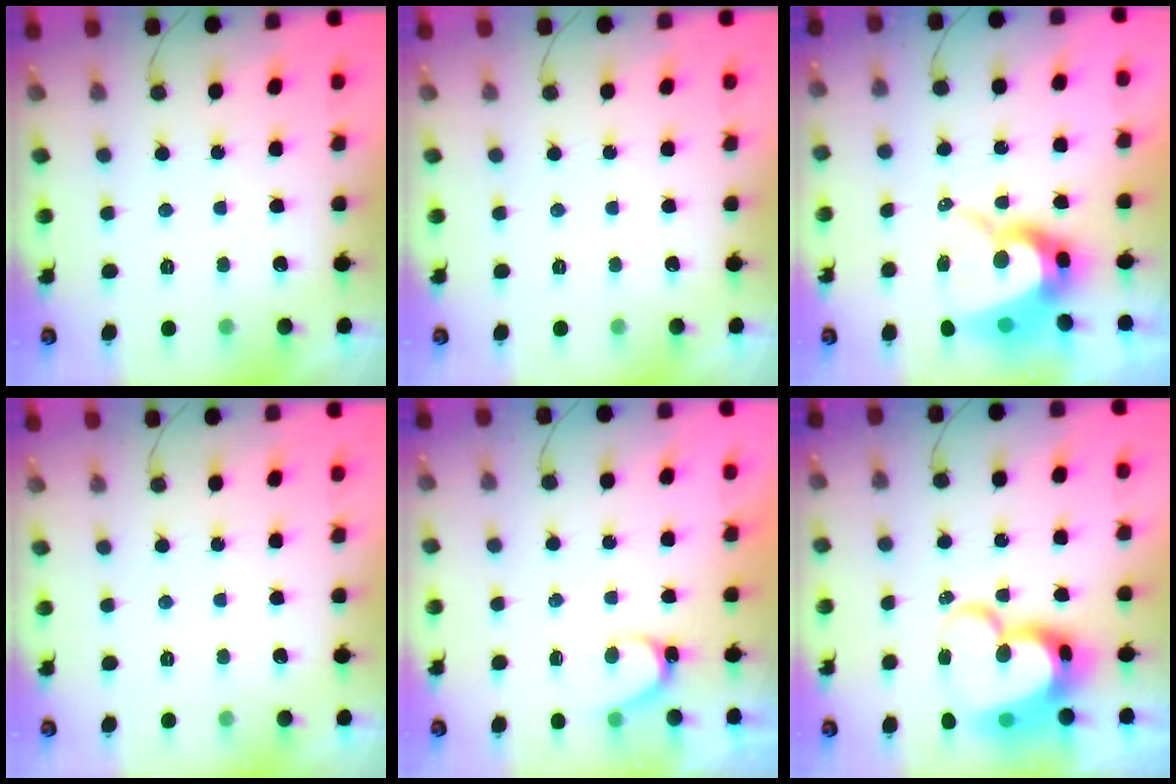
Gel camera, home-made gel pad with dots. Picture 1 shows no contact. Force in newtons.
{"total": 0.0}
{"total": 12.5, "press": 12.5, "slide": 1.0}
{"total": 0.0}
{"total": 5.8, "press": 5.8, "slide": 0.4}
{"total": 19.5, "press": 19.4, "slide": 1.8}